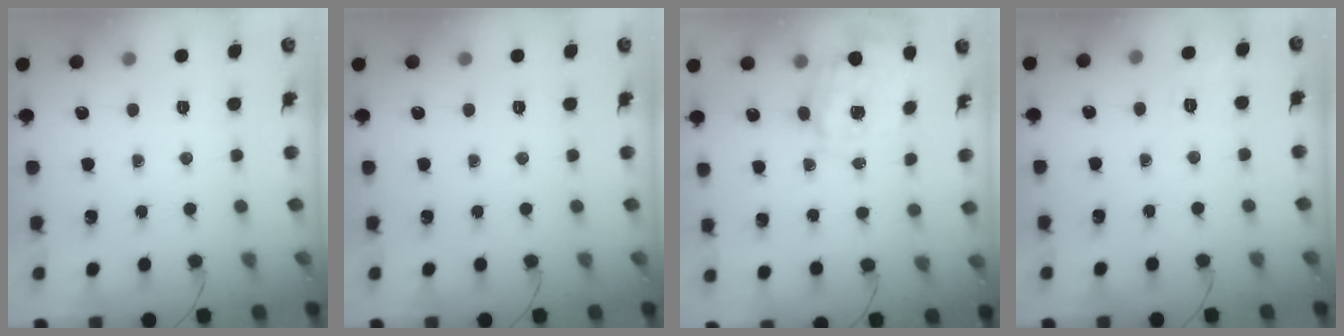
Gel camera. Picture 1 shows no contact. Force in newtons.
{"total": 0.0}
{"total": 4.0, "press": 3.9, "slide": 0.8}
{"total": 2.6, "press": 1.6, "slide": 2.1}